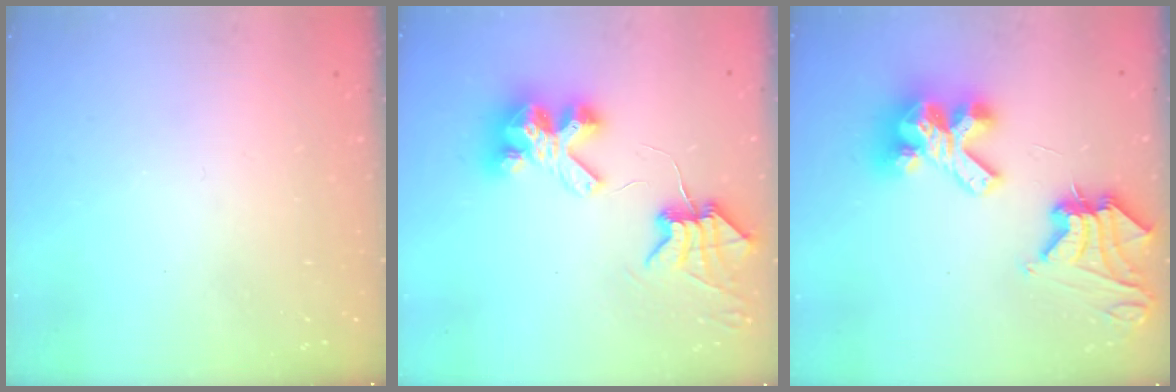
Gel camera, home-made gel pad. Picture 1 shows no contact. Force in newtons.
{"total": 8.9, "press": 8.9, "slide": 0.8}
{"total": 14.5, "press": 14.3, "slide": 1.8}